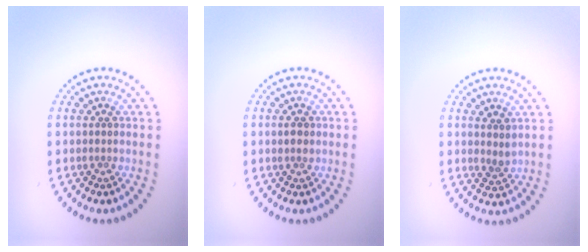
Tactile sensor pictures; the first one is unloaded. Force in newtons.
{"total": 1.2, "press": 1.1, "slide": 0.4}
{"total": 1.4, "press": 1.2, "slide": 0.9}